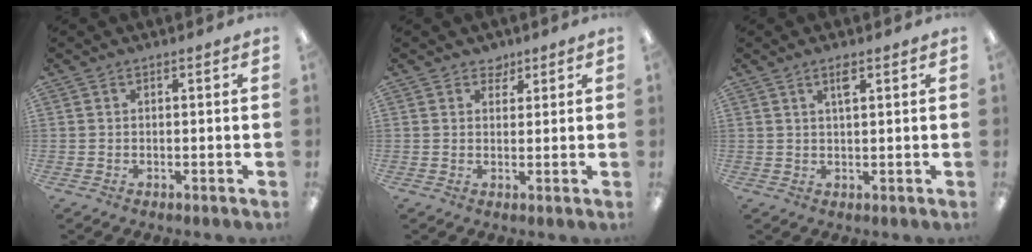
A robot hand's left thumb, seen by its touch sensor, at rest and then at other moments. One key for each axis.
{"total": 3.0, "fx": 2.2, "fy": 2.0, "fz": 0.4, "tx": 0.002, "ty": -0.007, "tz": 0.038}
{"total": 3.0, "fx": 1.8, "fy": 0.9, "fz": 2.2, "tx": -0.041, "ty": 0.002, "tz": 0.029}